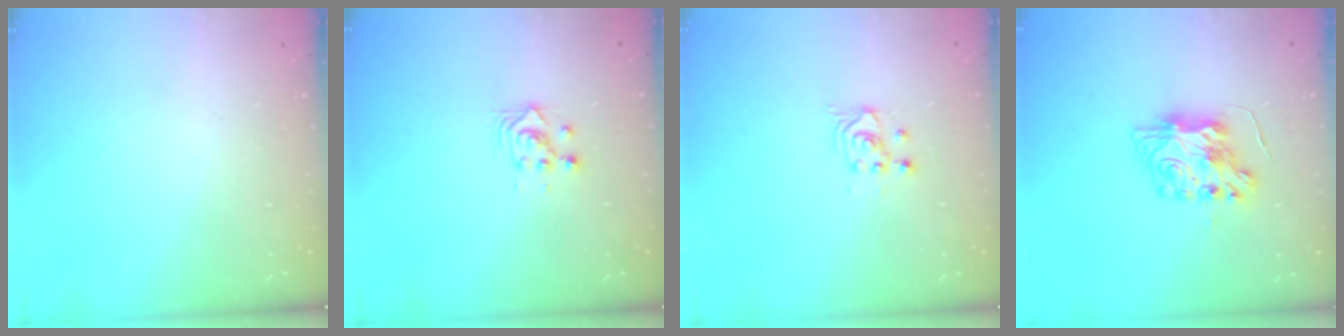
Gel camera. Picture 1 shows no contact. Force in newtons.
{"total": 2.8, "press": 2.8, "slide": 0.1}
{"total": 2.7, "press": 2.7, "slide": 0.3}
{"total": 9.1, "press": 9.0, "slide": 0.8}